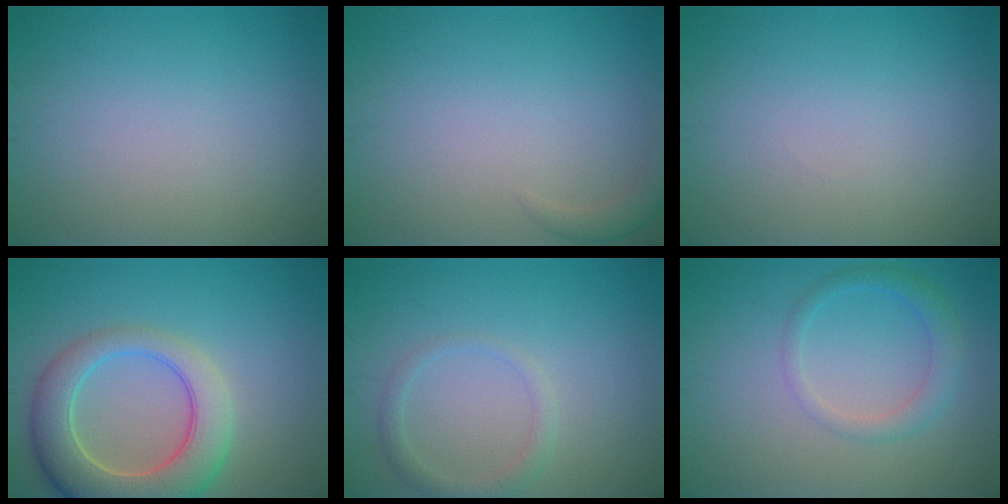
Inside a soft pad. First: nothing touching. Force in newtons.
{"total": 1.4, "press": 1.4, "slide": 0.2}
{"total": 0.0}
{"total": 7.8, "press": 7.8, "slide": 0.9}
{"total": 1.7, "press": 1.7, "slide": 0.1}
{"total": 2.3, "press": 2.3, "slide": 0.1}